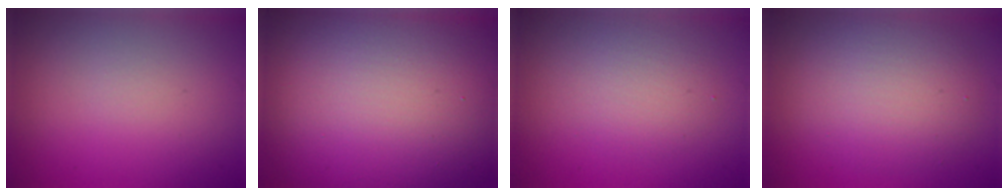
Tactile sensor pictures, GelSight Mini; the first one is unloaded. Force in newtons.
{"total": 19.1, "press": 19.1, "slide": 0.9}
{"total": 2.4, "press": 2.4, "slide": 0.2}
{"total": 4.8, "press": 4.8, "slide": 0.3}